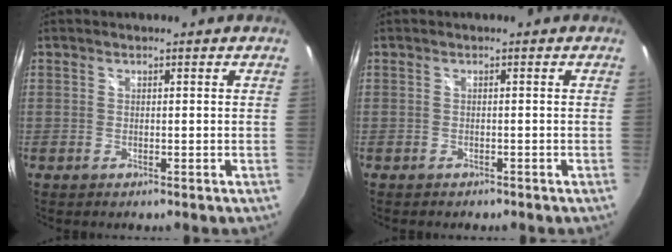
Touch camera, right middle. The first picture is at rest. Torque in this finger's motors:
{"motor_torque": [-0.33, -0.40, -0.10, -0.02]}